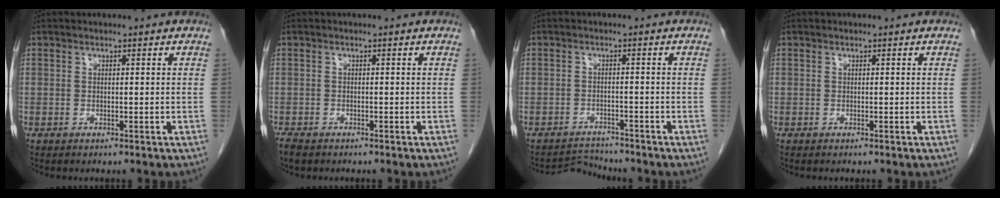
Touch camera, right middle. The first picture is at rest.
{"total": 2.7, "force": [-2.1, 1.0, 1.2], "torque": [-0.027, -0.006, -0.033]}
{"total": 3.2, "force": [-2.9, -0.1, -1.4], "torque": [0.027, -0.005, -0.046]}
{"total": 0.0}